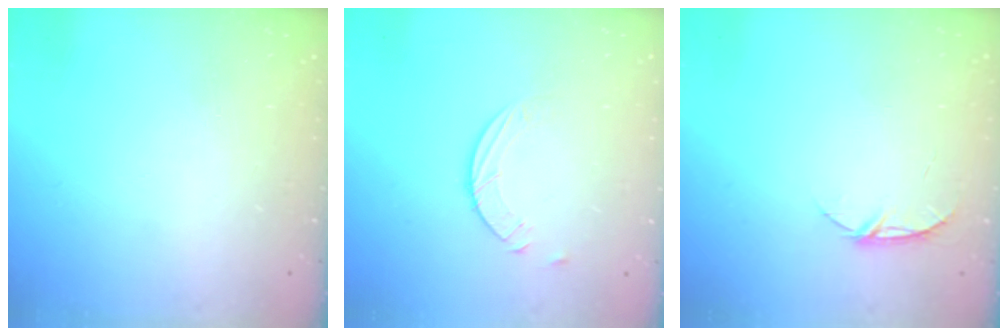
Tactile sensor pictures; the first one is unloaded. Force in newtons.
{"total": 3.8, "press": 3.7, "slide": 0.4}
{"total": 5.4, "press": 5.4, "slide": 0.6}